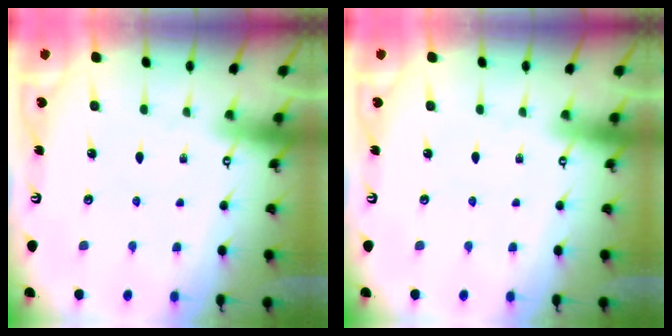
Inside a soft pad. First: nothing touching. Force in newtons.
{"total": 0.0}